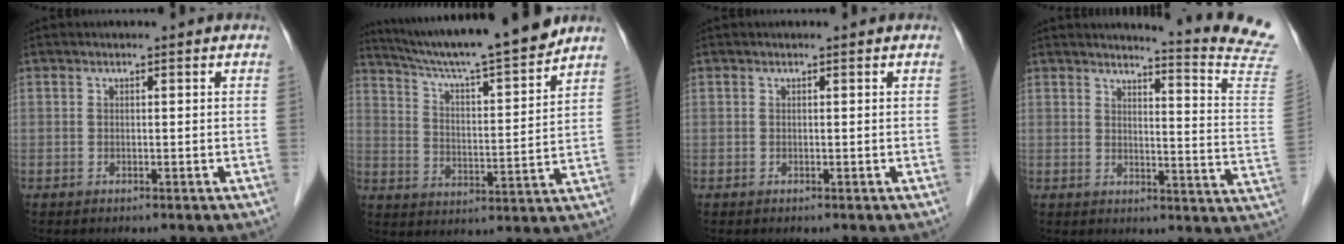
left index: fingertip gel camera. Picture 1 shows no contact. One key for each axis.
{"total": 17.7, "fx": 15.8, "fy": -0.6, "fz": 7.8, "tx": -0.133, "ty": -0.008, "tz": 0.245}
{"total": 0.0}
{"total": 14.0, "fx": 13.4, "fy": -1.9, "fz": 3.8, "tx": -0.051, "ty": -0.115, "tz": 0.132}